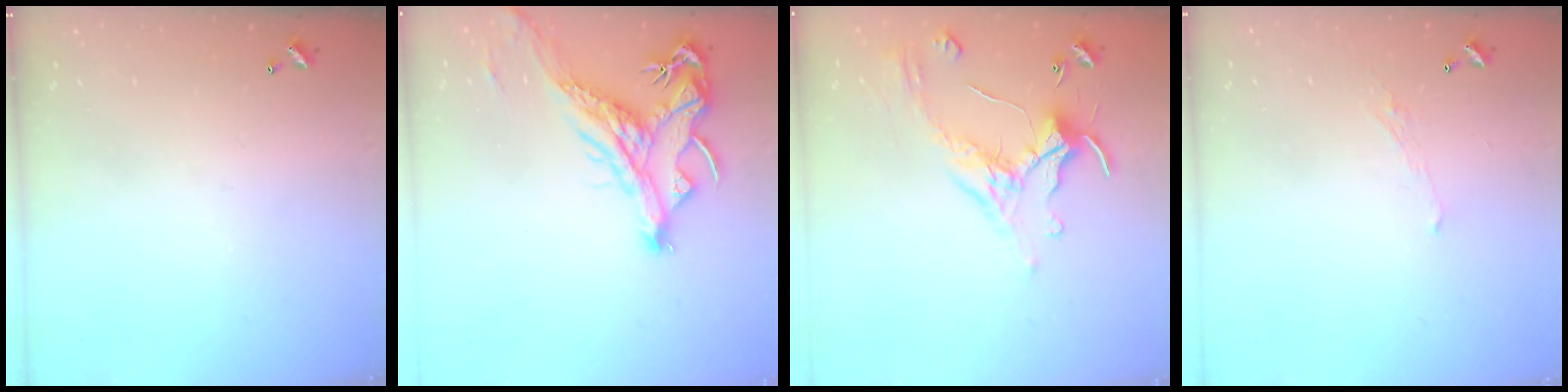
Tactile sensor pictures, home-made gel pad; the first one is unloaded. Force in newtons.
{"total": 3.7, "press": 3.4, "slide": 1.4}
{"total": 1.4, "press": 1.2, "slide": 0.7}
{"total": 1.8, "press": 1.7, "slide": 0.7}